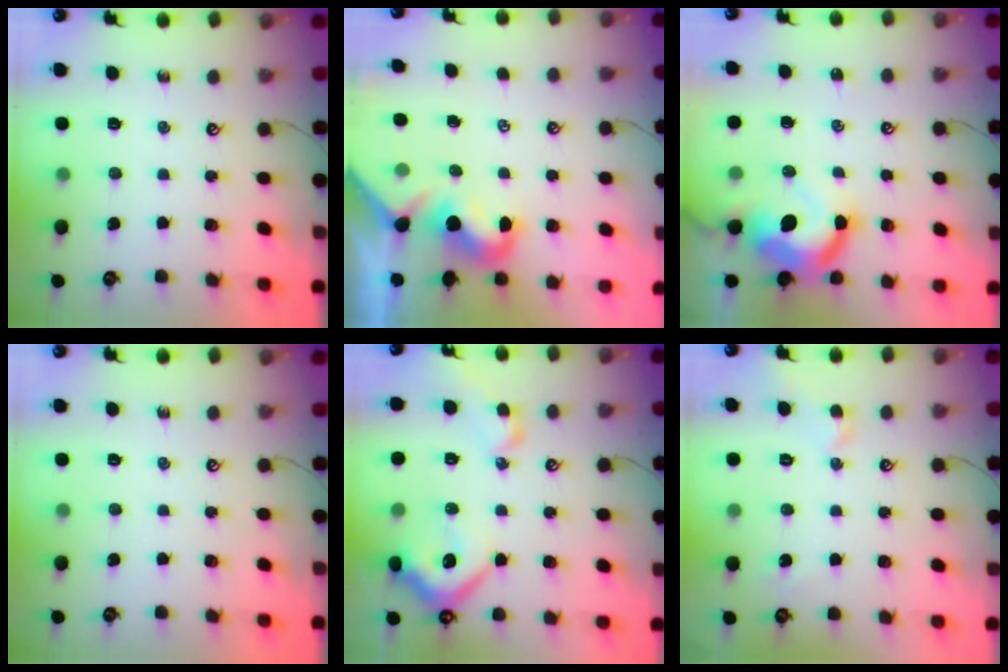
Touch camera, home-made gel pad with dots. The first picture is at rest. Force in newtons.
{"total": 1.9, "press": 1.8, "slide": 0.6}
{"total": 10.9, "press": 10.8, "slide": 1.1}
{"total": 0.0}
{"total": 12.5, "press": 12.4, "slide": 2.0}
{"total": 0.5, "press": 0.1, "slide": 0.5}